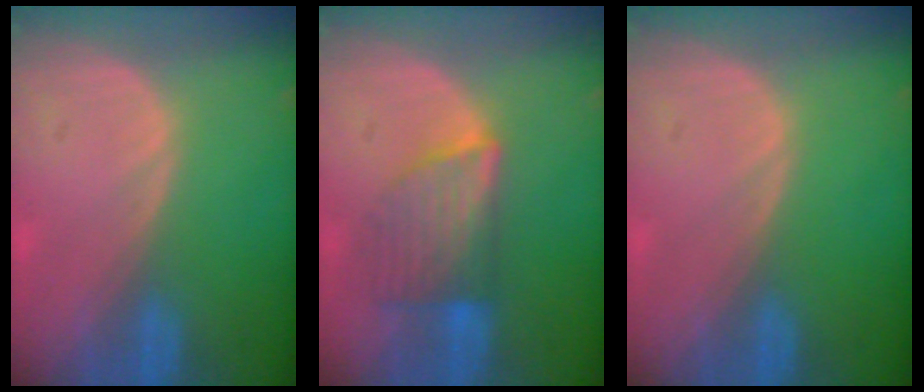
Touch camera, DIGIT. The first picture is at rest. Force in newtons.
{"total": 6.6, "press": 6.5, "slide": 1.0}
{"total": 0.0}